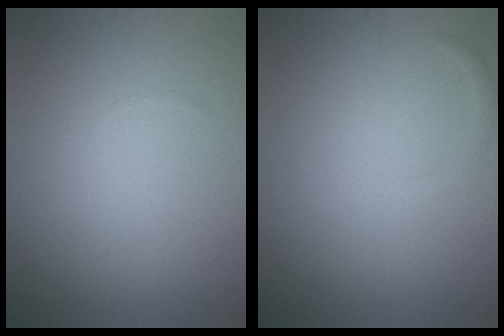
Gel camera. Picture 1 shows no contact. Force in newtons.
{"total": 0.5, "press": 0.5, "slide": 0.1}